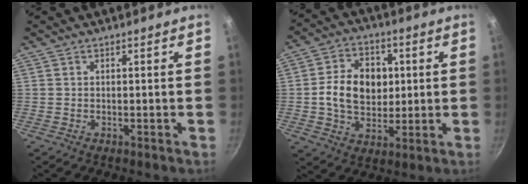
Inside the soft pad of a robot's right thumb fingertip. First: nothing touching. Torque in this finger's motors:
{"motor_torque": [0.89, 2.09, 0.82, 0.03, 0.08]}